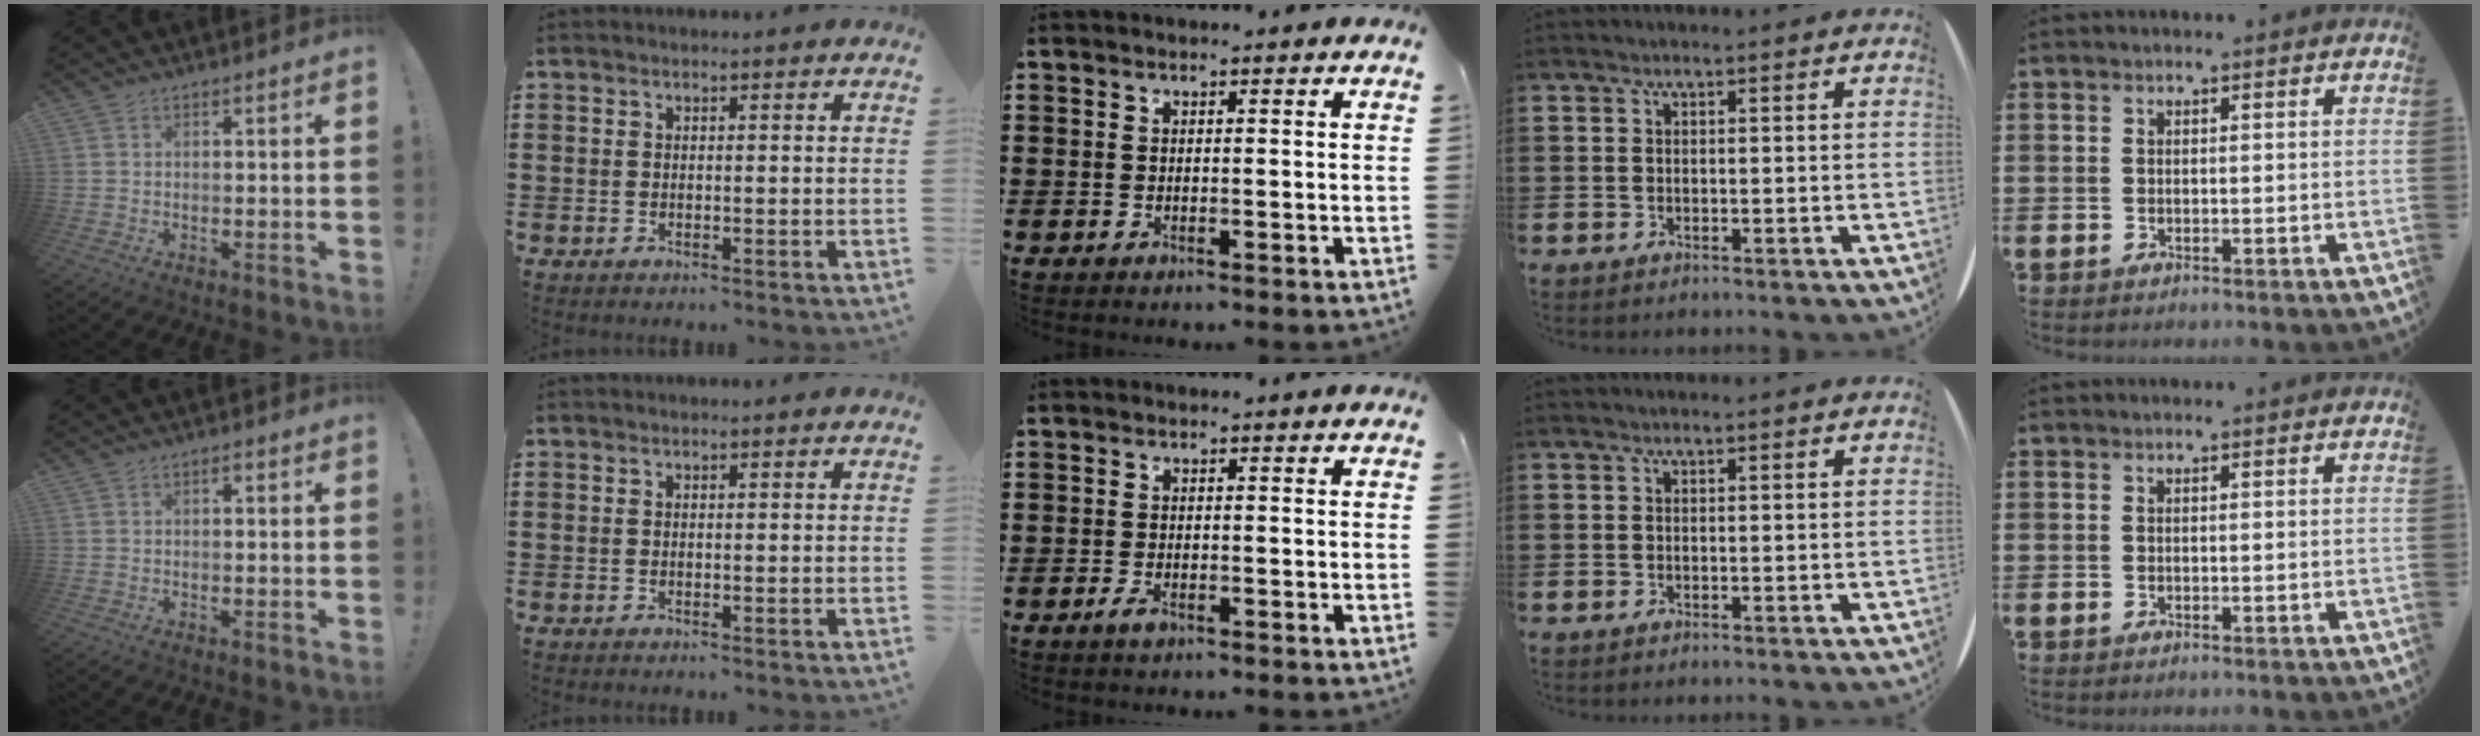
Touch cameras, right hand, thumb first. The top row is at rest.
{"thumb": {"total": 0.7, "force": [-0.3, 0.4, 0.6], "torque": [-0.011, 0.005, -0.006]}, "middle": {"total": 1.7, "force": [-0.9, 0.6, 1.3], "torque": [-0.033, -0.005, -0.019]}}